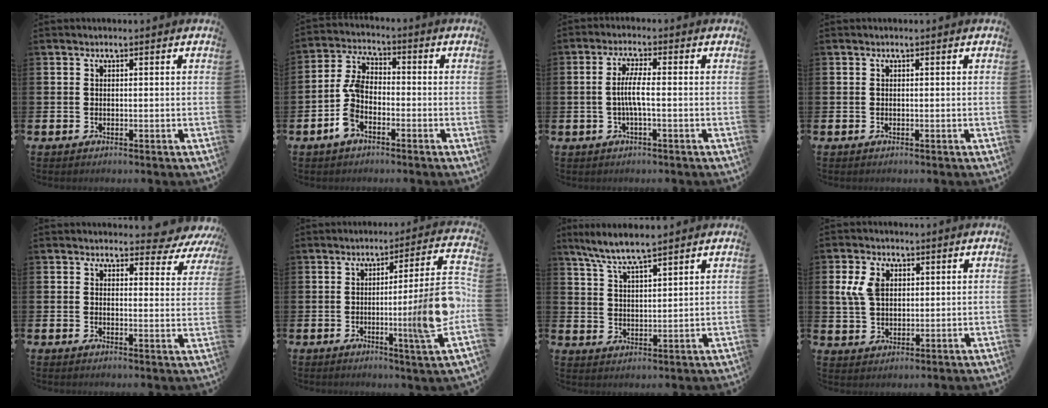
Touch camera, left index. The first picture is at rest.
{"total": 5.7, "force": [-2.0, 3.3, 4.2], "torque": [-0.104, 0.003, -0.046]}
{"total": 3.5, "force": [-0.5, 0.5, 3.4], "torque": [-0.063, 0.002, -0.012]}
{"total": 0.0}
{"total": 3.4, "force": [3.1, 1.3, 0.6], "torque": [-0.001, -0.026, 0.048]}
{"total": 12.1, "force": [-1.6, -0.5, 11.9], "torque": [-0.161, -0.026, -0.039]}
{"total": 6.3, "force": [5.9, 0.2, 2.2], "torque": [-0.068, -0.020, 0.107]}
{"total": 5.1, "force": [2.1, 3.6, 3.0], "torque": [-0.057, 0.009, 0.035]}